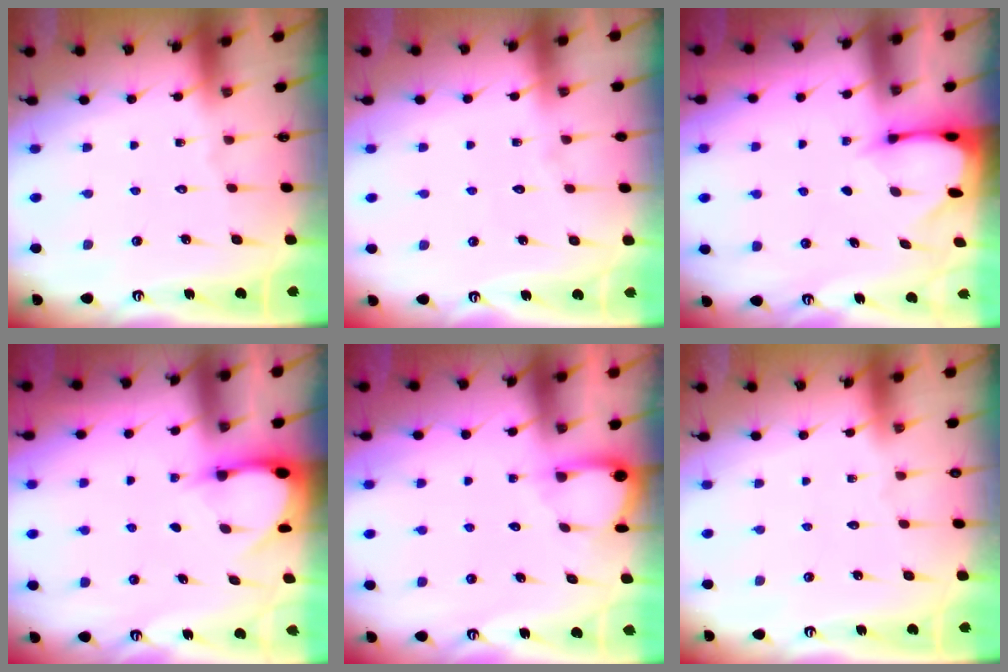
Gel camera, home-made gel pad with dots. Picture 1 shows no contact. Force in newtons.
{"total": 3.0, "press": 3.0, "slide": 0.3}
{"total": 2.4, "press": 2.4, "slide": 0.3}
{"total": 2.9, "press": 2.9, "slide": 0.3}
{"total": 3.5, "press": 3.5, "slide": 0.3}
{"total": 0.0}